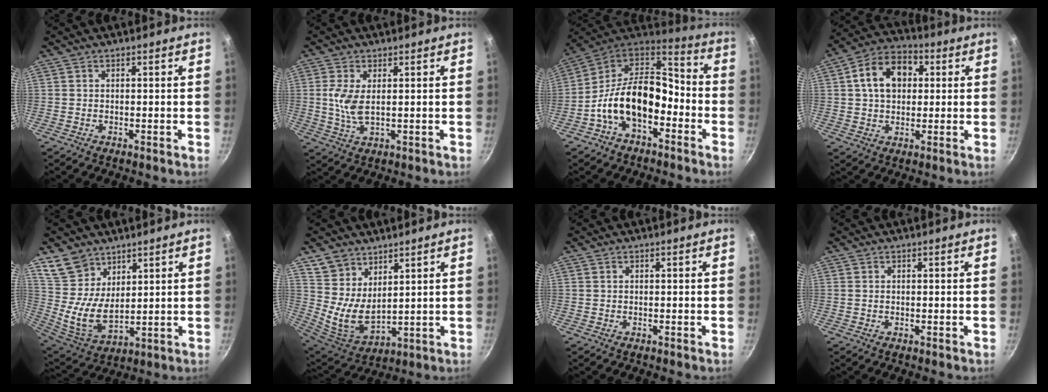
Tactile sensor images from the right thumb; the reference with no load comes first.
{"total": 5.7, "force": [0.8, 2.5, 5.0], "torque": [-0.108, -0.004, 0.019]}
{"total": 17.9, "force": [-5.2, 11.1, 13.0], "torque": [-0.203, 0.066, -0.109]}
{"total": 12.1, "force": [2.6, 8.8, 7.9], "torque": [-0.104, 0.018, 0.028]}
{"total": 11.5, "force": [7.1, 7.4, 5.2], "torque": [-0.078, -0.046, 0.153]}
{"total": 9.9, "force": [5.8, 6.3, 5.0], "torque": [-0.082, -0.038, 0.127]}
{"total": 0.0}
{"total": 0.0}